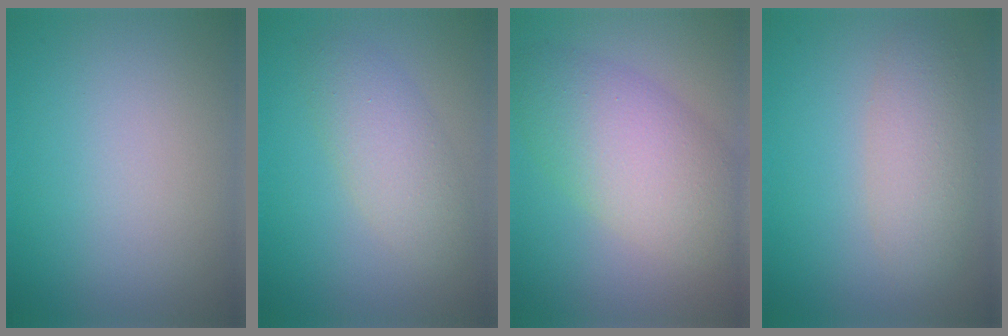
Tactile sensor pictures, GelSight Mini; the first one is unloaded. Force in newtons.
{"total": 3.3, "press": 3.3, "slide": 0.2}
{"total": 7.1, "press": 7.1, "slide": 0.4}
{"total": 3.5, "press": 3.5, "slide": 0.2}